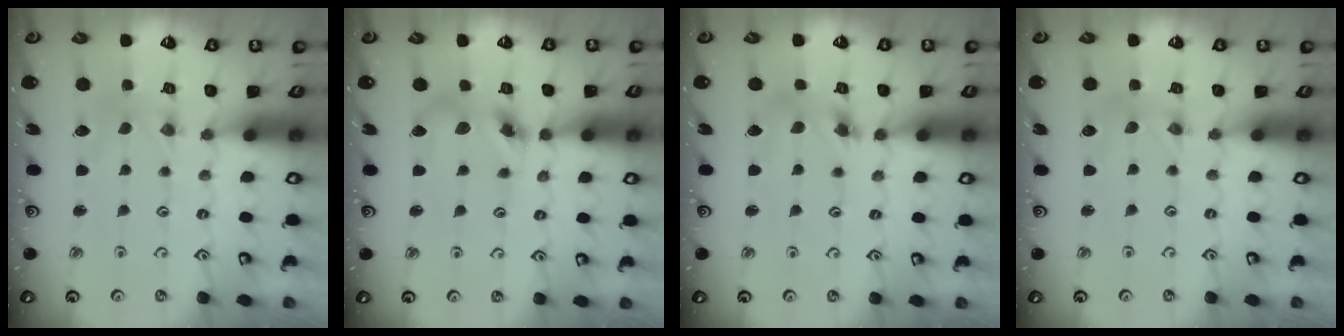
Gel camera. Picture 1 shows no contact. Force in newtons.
{"total": 11.3, "press": 11.2, "slide": 1.4}
{"total": 5.5, "press": 5.5, "slide": 0.7}
{"total": 1.4, "press": 1.4, "slide": 0.2}